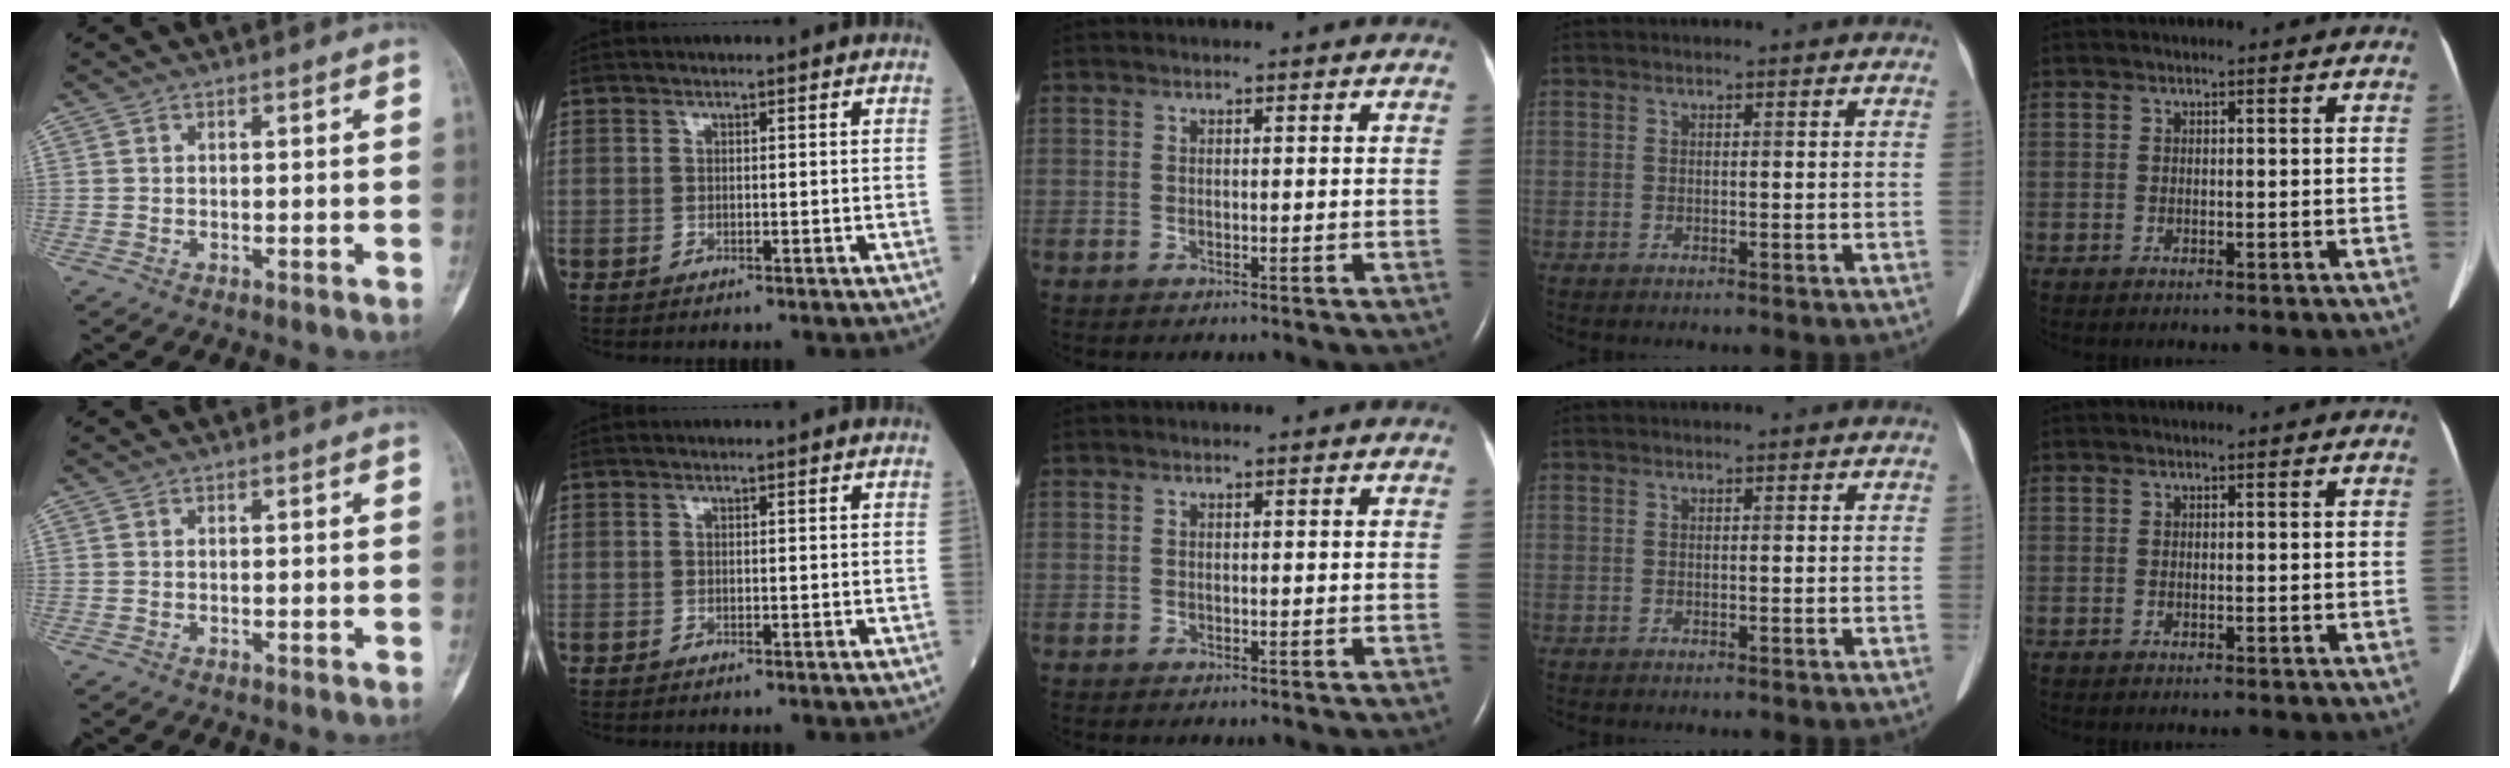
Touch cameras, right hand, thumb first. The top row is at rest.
{}